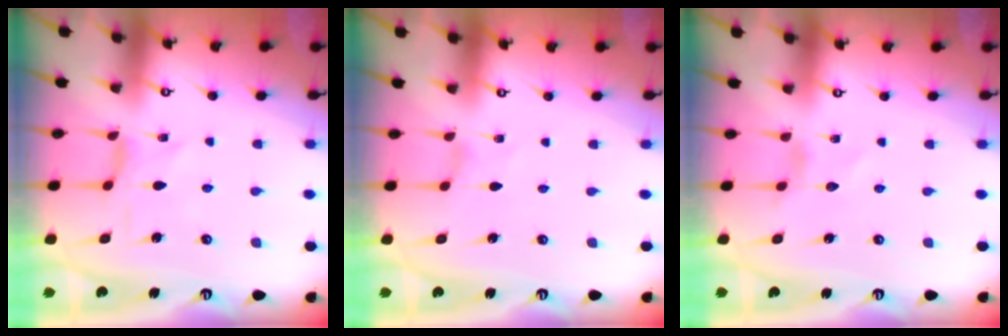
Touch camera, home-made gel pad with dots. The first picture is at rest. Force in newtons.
{"total": 0.0}
{"total": 0.9, "press": 0.9, "slide": 0.1}